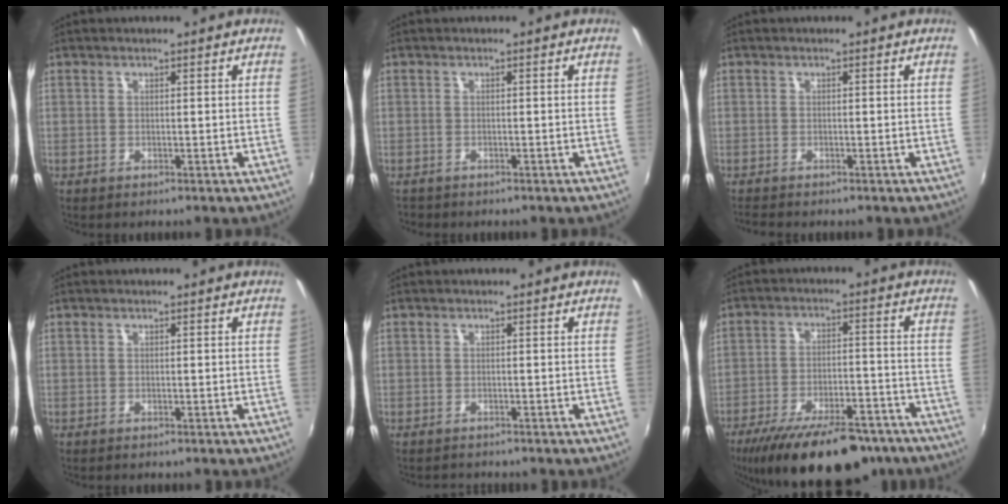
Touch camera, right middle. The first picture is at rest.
{"total": 1.3, "force": [-1.1, 0.5, 0.2], "torque": [-0.009, -0.001, -0.018]}
{"total": 1.7, "force": [-1.6, 0.1, 0.6], "torque": [-0.013, -0.011, -0.030]}
{"total": 0.0}
{"total": 1.2, "force": [-1.1, 0.4, -0.1], "torque": [-0.004, 0.001, -0.018]}
{"total": 21.7, "force": [-16.7, 7.4, 11.7], "torque": [-0.213, -0.025, -0.239]}